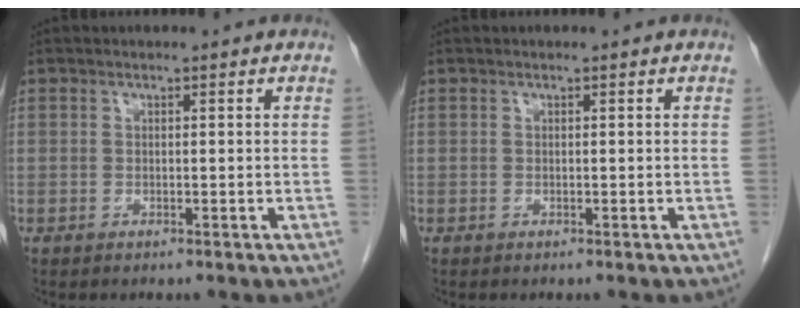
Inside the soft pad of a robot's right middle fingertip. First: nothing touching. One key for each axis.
{"total": 0.0}